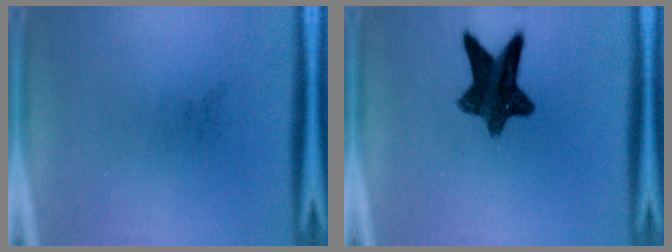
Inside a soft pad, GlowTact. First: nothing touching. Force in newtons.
{"total": 10.9}